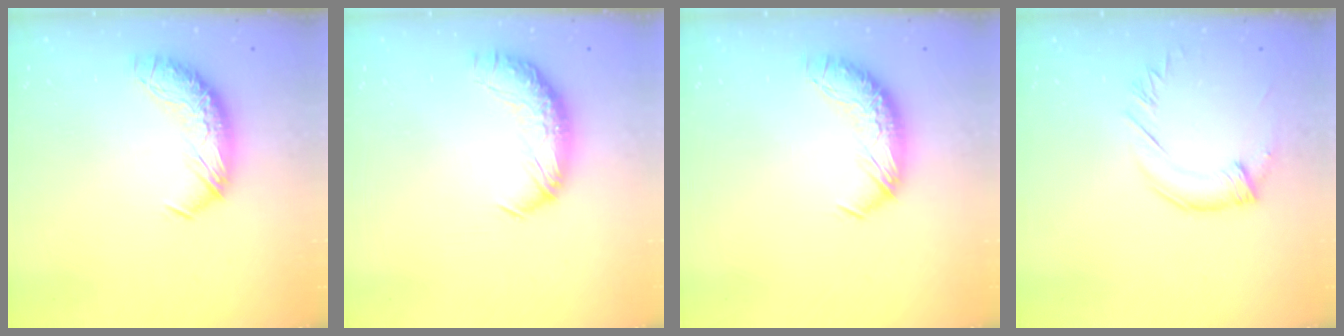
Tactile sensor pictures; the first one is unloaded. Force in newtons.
{"total": 2.4, "press": 1.1, "slide": 2.2}
{"total": 0.0}
{"total": 2.1, "press": 1.8, "slide": 1.0}